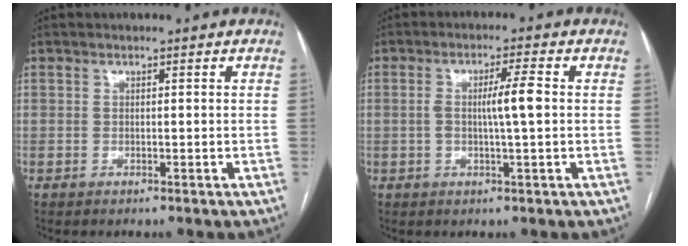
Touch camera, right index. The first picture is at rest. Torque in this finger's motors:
{"motor_torque": [0.25, 0.13, 0.06, 0.05]}